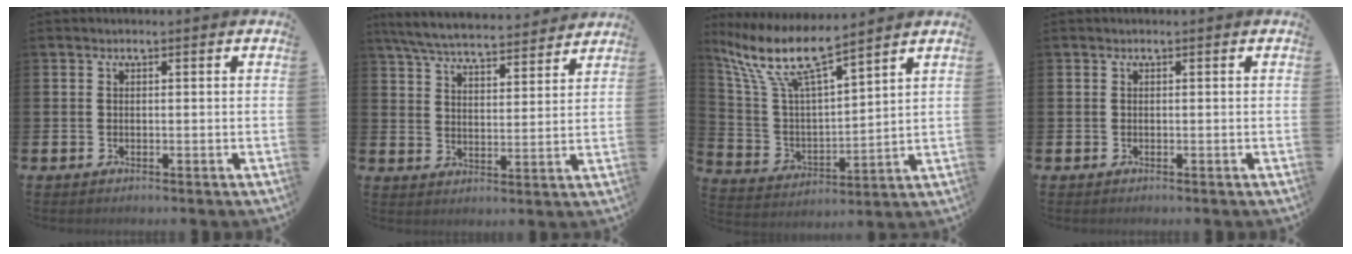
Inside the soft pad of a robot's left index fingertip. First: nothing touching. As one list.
[{"total": 7.0, "force": [6.7, 1.0, 1.7], "torque": [-0.065, -0.040, 0.120]}, {"total": 10.4, "force": [8.5, 1.8, 5.6], "torque": [-0.141, -0.044, 0.145]}, {"total": 0.0}]